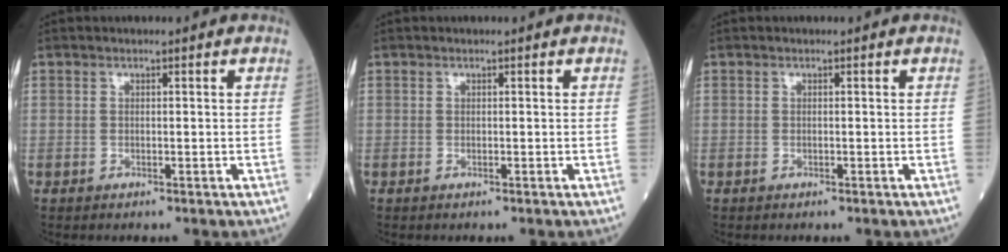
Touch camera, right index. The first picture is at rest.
{"total": 0.0}
{"total": 0.0}